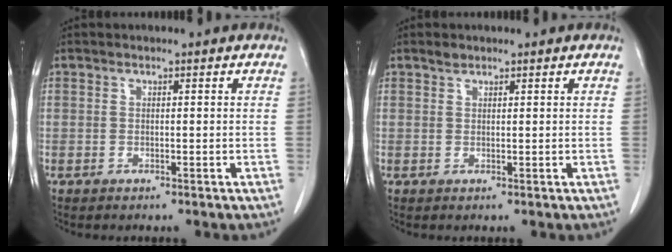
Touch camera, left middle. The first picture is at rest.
{"total": 0.9, "force": [0.8, 0.4, 0.2], "torque": [-0.007, 0.000, 0.015]}